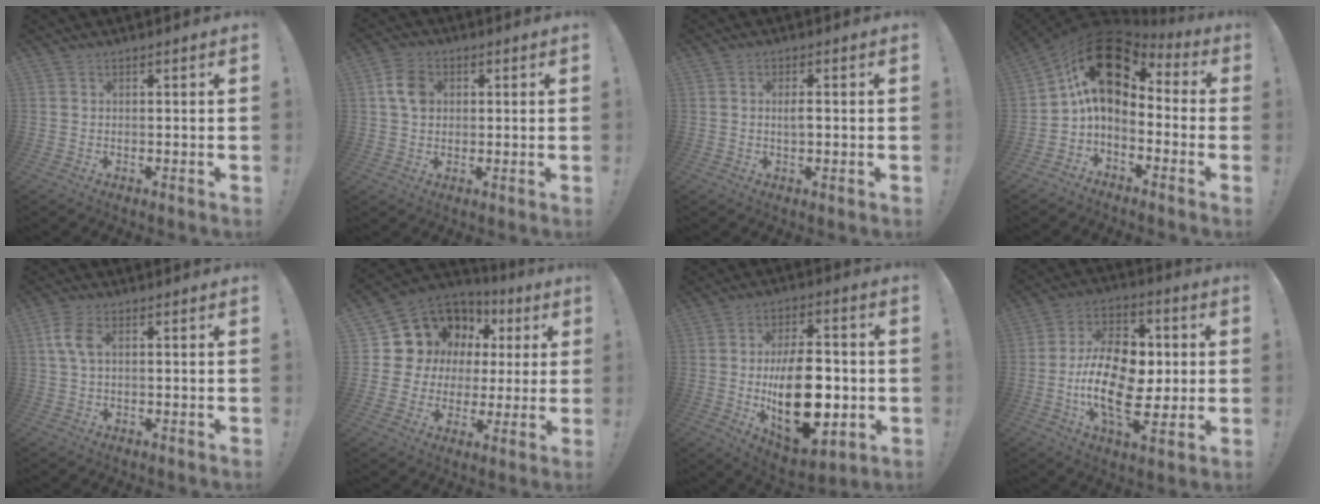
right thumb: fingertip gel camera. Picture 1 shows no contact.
{"total": 7.7, "force": [1.6, 6.1, 4.3], "torque": [-0.073, 0.007, 0.033]}
{"total": 2.3, "force": [0.1, 0.7, 2.2], "torque": [-0.033, 0.001, 0.000]}
{"total": 17.3, "force": [5.2, 10.4, 12.8], "torque": [-0.205, -0.023, 0.096]}
{"total": 5.8, "force": [1.1, 3.3, 4.6], "torque": [-0.093, 0.002, 0.019]}
{"total": 11.8, "force": [6.7, 9.3, 3.0], "torque": [-0.052, -0.058, 0.145]}
{"total": 22.3, "force": [-2.7, 12.5, 18.3], "torque": [-0.302, -0.007, -0.034]}
{"total": 21.6, "force": [-1.7, 12.8, 17.4], "torque": [-0.314, -0.001, -0.027]}